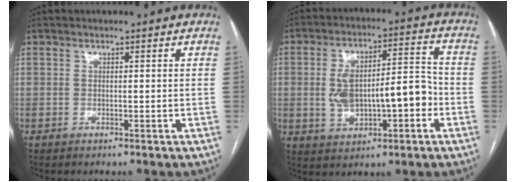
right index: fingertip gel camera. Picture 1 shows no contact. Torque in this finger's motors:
{"motor_torque": [0.58, 0.09, 0.46, 0.10]}